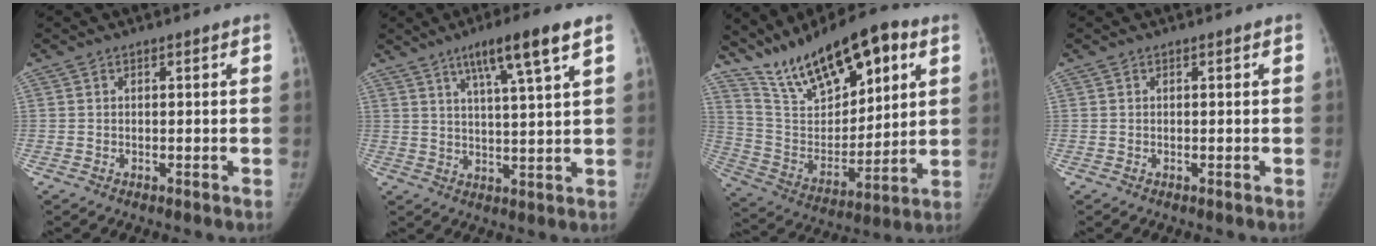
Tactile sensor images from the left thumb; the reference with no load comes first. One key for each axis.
{"total": 10.5, "fx": 6.0, "fy": 0.6, "fz": 8.6, "tx": -0.145, "ty": -0.021, "tz": 0.097}
{"total": 21.6, "fx": 12.8, "fy": 9.3, "fz": 14.8, "tx": -0.207, "ty": -0.041, "tz": 0.236}
{"total": 0.0}